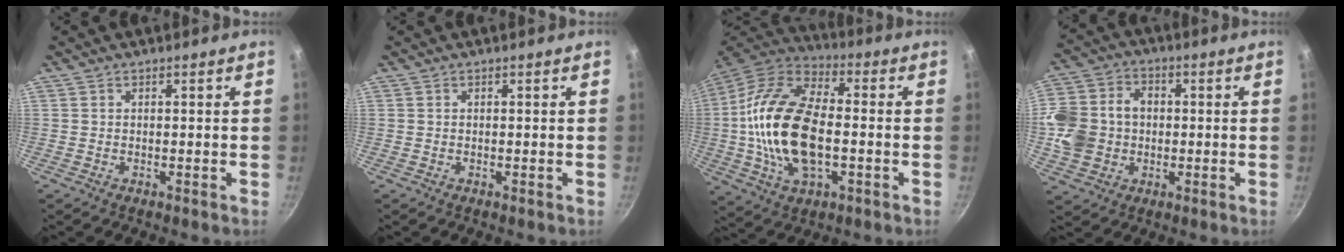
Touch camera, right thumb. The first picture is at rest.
{"total": 0.0}
{"total": 22.1, "force": [-2.0, 11.6, 18.7], "torque": [-0.375, 0.015, -0.038]}
{"total": 14.1, "force": [-0.8, 11.6, 8.0], "torque": [-0.153, 0.024, -0.017]}